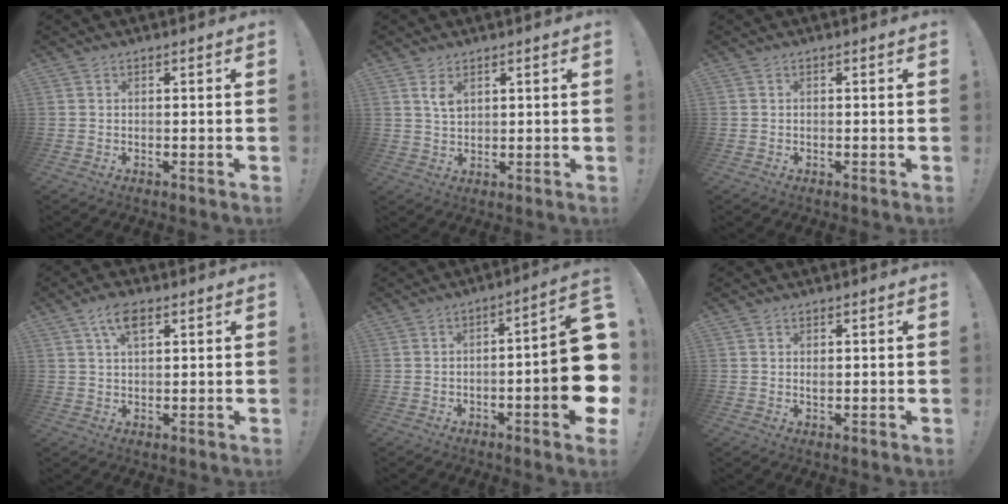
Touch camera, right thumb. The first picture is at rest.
{"total": 4.1, "force": [2.1, 2.3, 2.6], "torque": [-0.041, -0.010, 0.036]}
{"total": 0.0}
{"total": 6.3, "force": [3.0, 3.0, 4.7], "torque": [-0.082, 0.000, 0.053]}
{"total": 15.9, "force": [-1.9, 3.3, 15.4], "torque": [-0.200, 0.001, -0.023]}
{"total": 1.0, "force": [0.6, 0.6, 0.5], "torque": [0.003, -0.004, 0.008]}